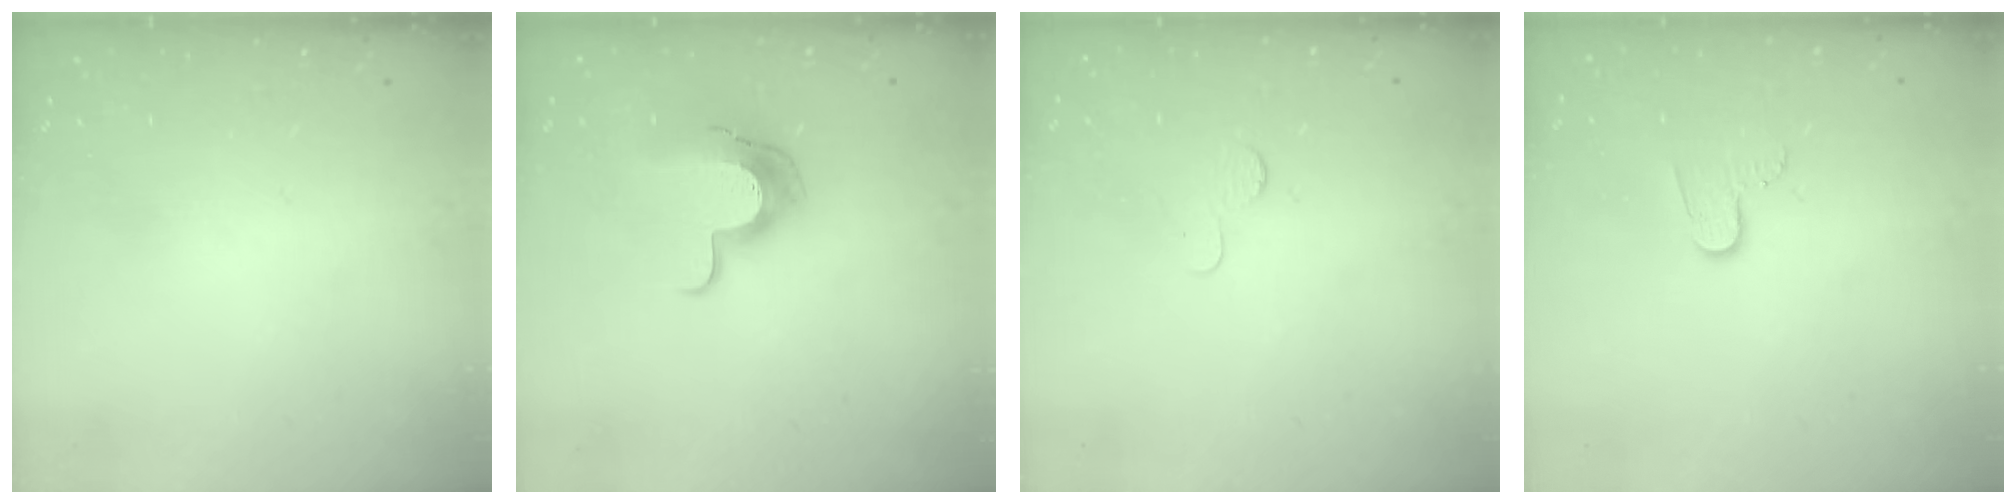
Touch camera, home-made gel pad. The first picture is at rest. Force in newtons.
{"total": 11.3, "press": 11.3, "slide": 0.2}
{"total": 2.3, "press": 2.3, "slide": 0.2}
{"total": 4.6, "press": 4.6, "slide": 0.5}